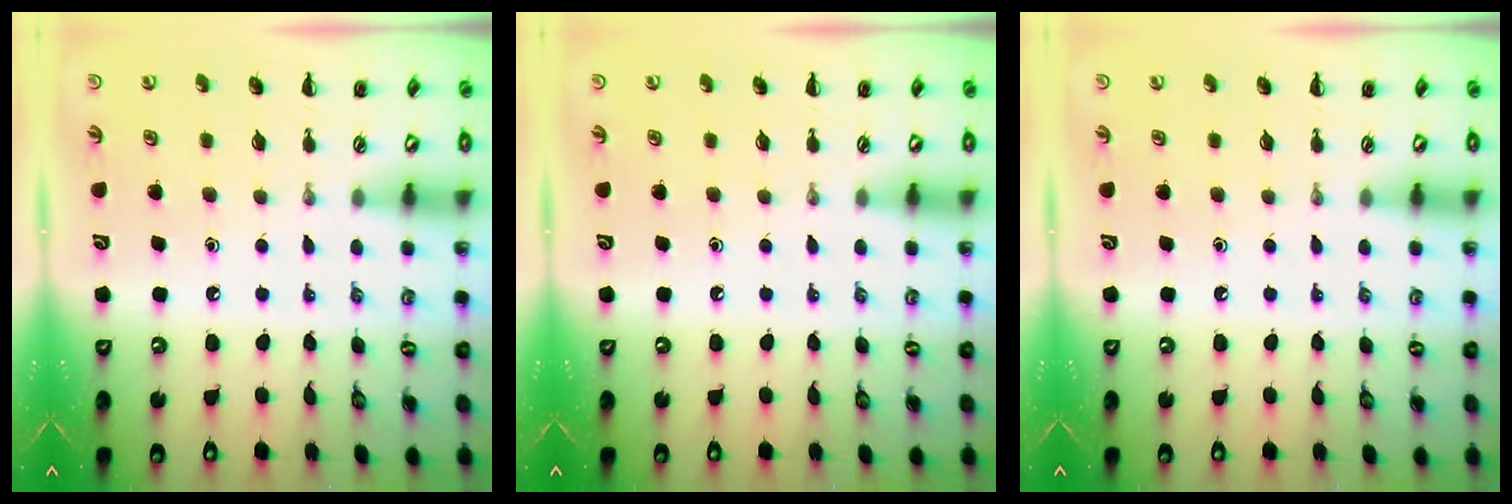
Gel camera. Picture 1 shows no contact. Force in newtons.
{"total": 0.0}
{"total": 0.0}